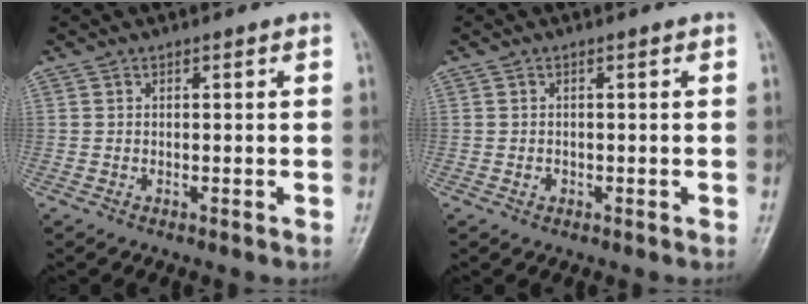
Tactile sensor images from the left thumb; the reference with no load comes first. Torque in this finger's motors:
{"motor_torque": [-0.06, 0.05, 0.06, 0.02, 0.00]}